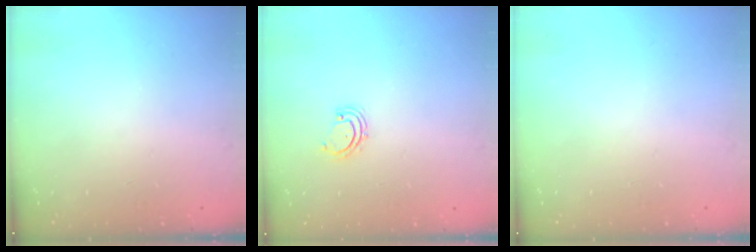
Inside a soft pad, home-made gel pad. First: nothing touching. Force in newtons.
{"total": 2.6, "press": 2.6, "slide": 0.3}
{"total": 0.0}